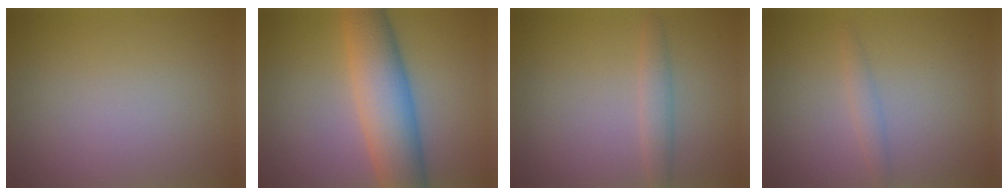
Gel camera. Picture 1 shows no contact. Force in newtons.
{"total": 8.3, "press": 8.3, "slide": 0.2}
{"total": 1.7, "press": 1.7, "slide": 0.0}
{"total": 1.2, "press": 1.2, "slide": 0.1}